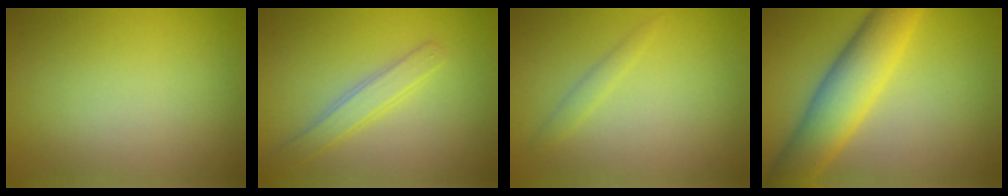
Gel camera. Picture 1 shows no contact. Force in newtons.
{"total": 2.5, "press": 2.5, "slide": 0.1}
{"total": 1.0, "press": 1.0, "slide": 0.0}
{"total": 7.4, "press": 7.4, "slide": 0.3}